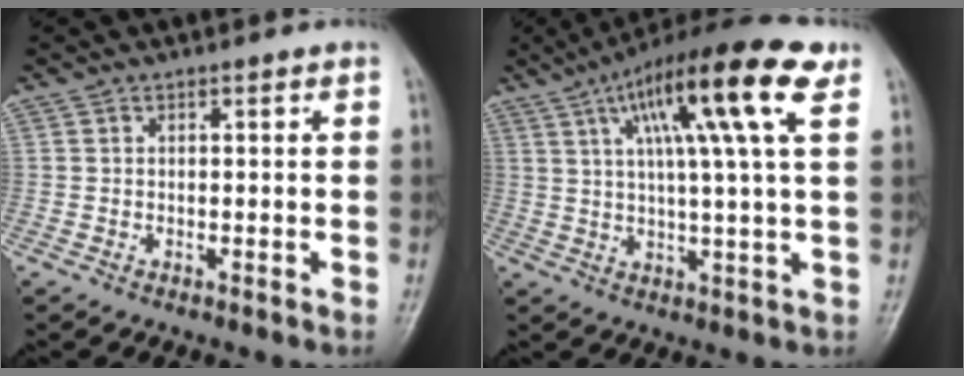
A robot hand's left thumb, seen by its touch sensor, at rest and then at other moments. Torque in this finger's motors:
{"motor_torque": [0.61, 0.66, 2.09, -0.69, 0.22]}